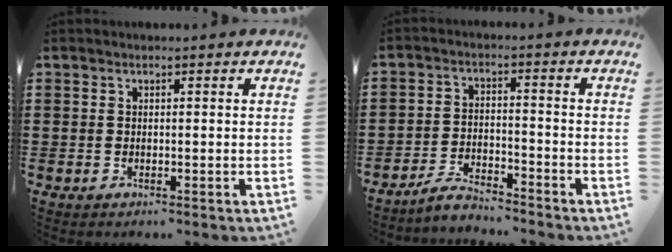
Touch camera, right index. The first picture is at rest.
{"total": 4.0, "force": [-3.9, 0.5, 0.9], "torque": [-0.025, 0.009, -0.080]}